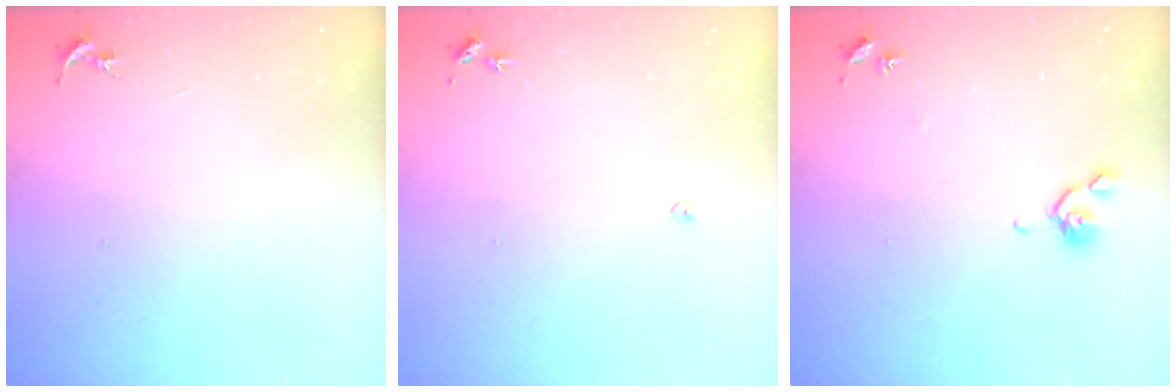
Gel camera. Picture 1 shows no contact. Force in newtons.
{"total": 2.7, "press": 2.7, "slide": 0.5}
{"total": 5.6, "press": 5.6, "slide": 0.9}